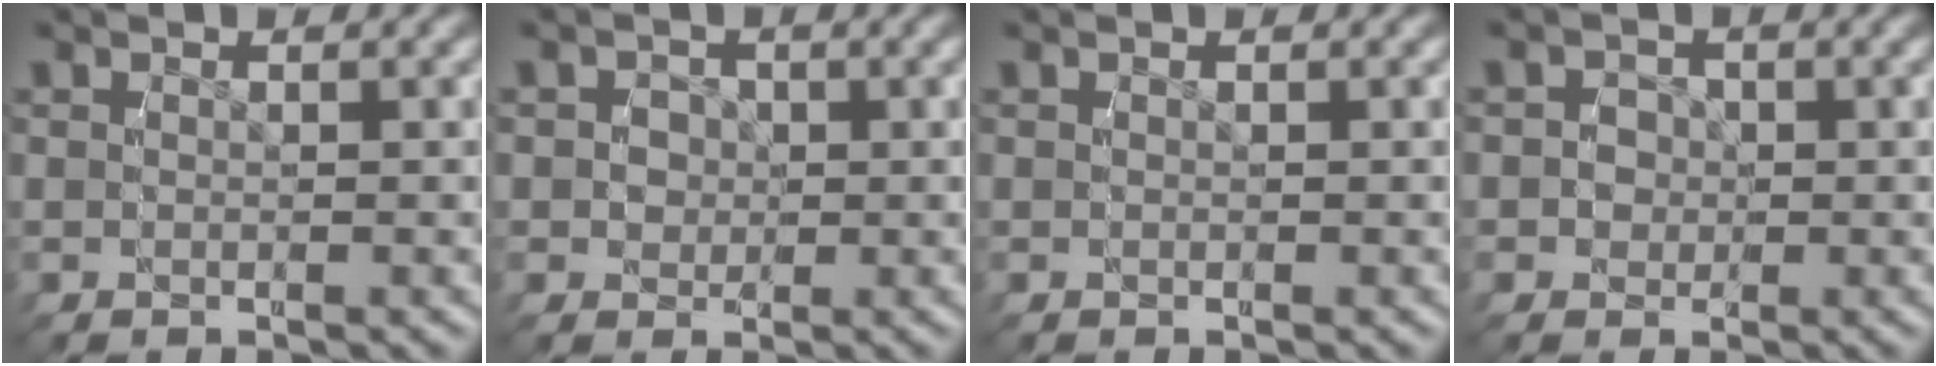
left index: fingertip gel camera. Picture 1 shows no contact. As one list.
[{"total": 3.0, "force": [0.2, 2.9, 0.8], "torque": [-0.016, -0.008, 0.005]}, {"total": 0.0}, {"total": 3.0, "force": [-0.3, 2.9, 0.6], "torque": [-0.017, -0.007, -0.006]}]